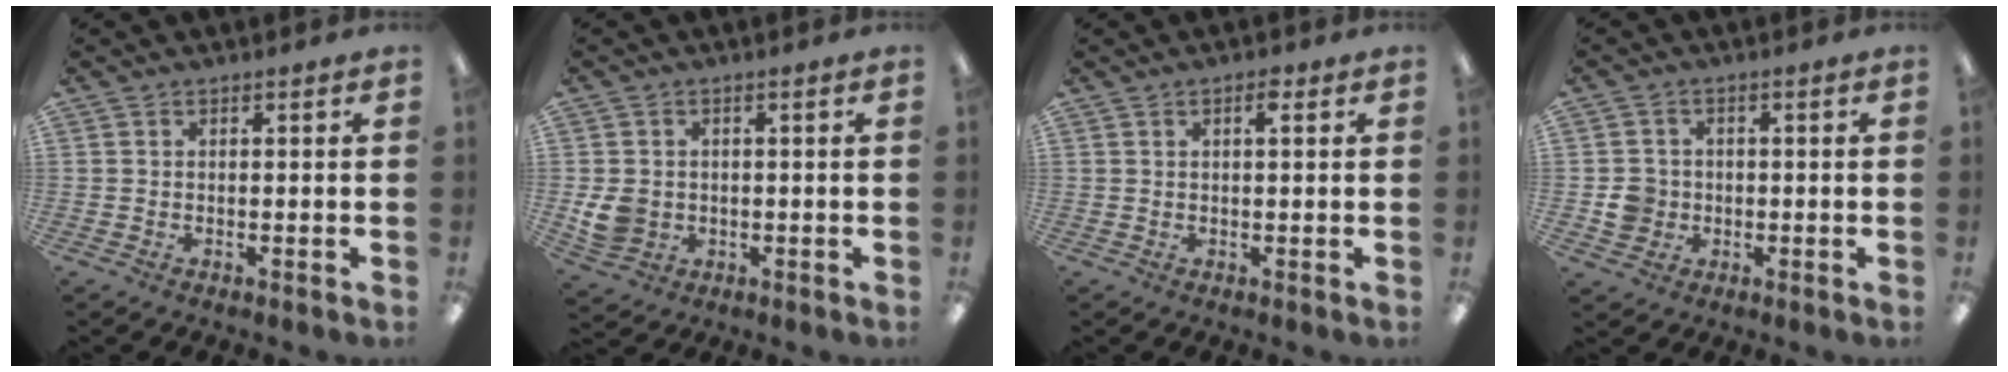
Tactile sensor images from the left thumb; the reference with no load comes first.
{"total": 5.8, "force": [-0.1, 5.2, 2.6], "torque": [-0.048, 0.003, 0.002]}
{"total": 2.5, "force": [1.3, 0.8, 1.9], "torque": [-0.027, -0.001, 0.018]}
{"total": 4.8, "force": [-0.7, 4.6, 1.2], "torque": [-0.016, 0.008, -0.010]}